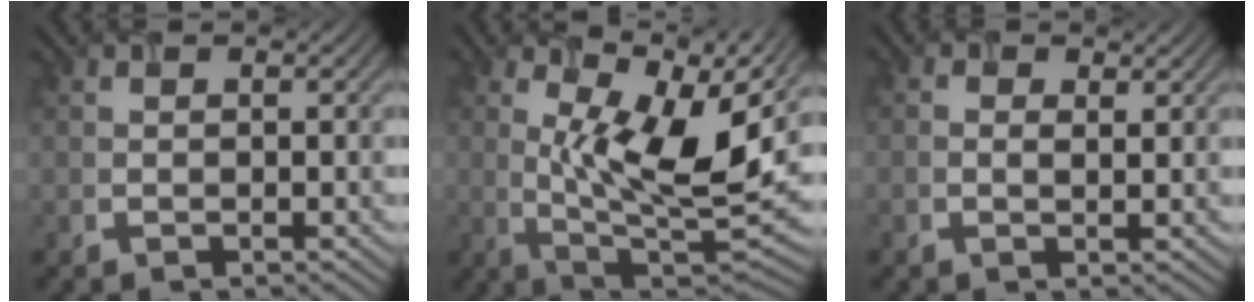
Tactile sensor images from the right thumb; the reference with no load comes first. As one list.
[{"total": 13.1, "force": [4.2, 4.9, 11.3], "torque": [-0.205, -0.011, 0.076]}, {"total": 1.0, "force": [0.3, 0.7, 0.7], "torque": [-0.009, -0.011, 0.007]}]